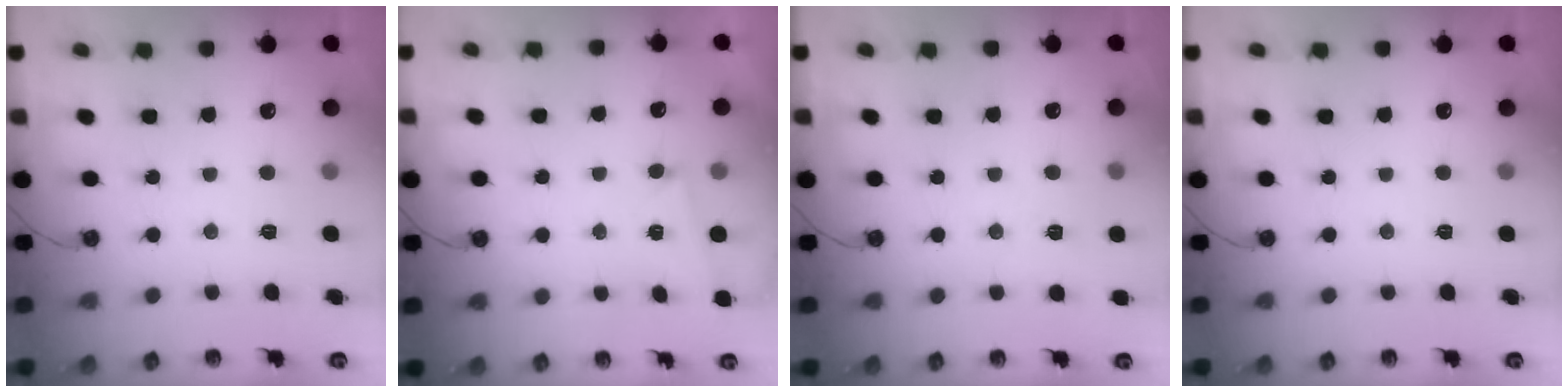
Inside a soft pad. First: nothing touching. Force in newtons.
{"total": 2.9, "press": 2.4, "slide": 1.5}
{"total": 3.2, "press": 3.1, "slide": 0.8}
{"total": 0.0}